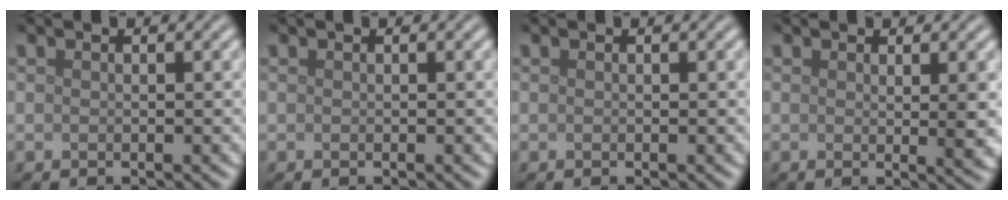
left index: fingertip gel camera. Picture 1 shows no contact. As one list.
[{"total": 0.0}, {"total": 0.0}, {"total": 2.9, "force": [0.6, 0.7, 2.7], "torque": [-0.031, -0.007, 0.009]}]